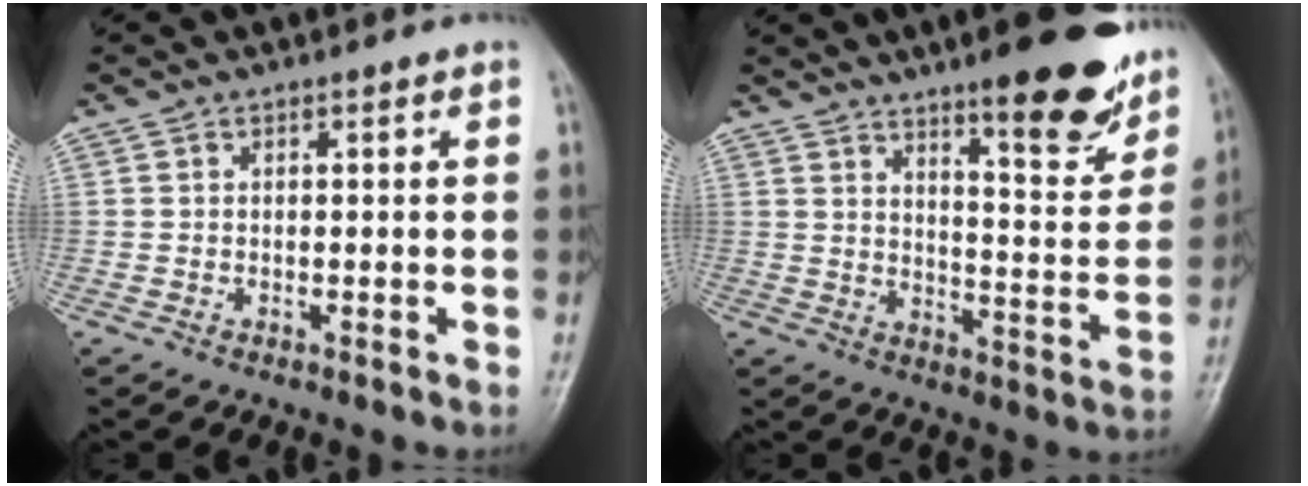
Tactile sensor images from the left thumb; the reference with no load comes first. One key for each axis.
{"total": 16.5, "fx": 11.2, "fy": 4.0, "fz": 11.4, "tx": -0.115, "ty": -0.068, "tz": 0.163}